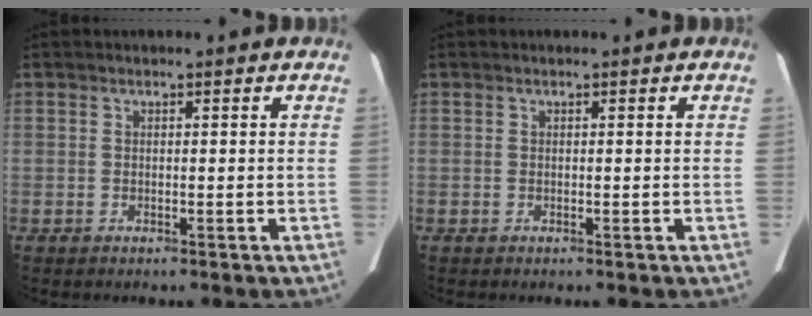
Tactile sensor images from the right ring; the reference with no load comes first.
{"total": 0.0}